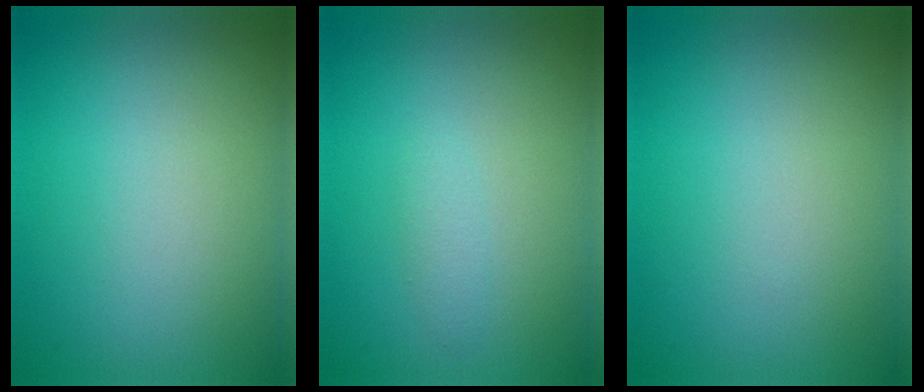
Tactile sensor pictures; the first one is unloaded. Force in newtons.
{"total": 0.9, "press": 0.9, "slide": 0.0}
{"total": 0.0}